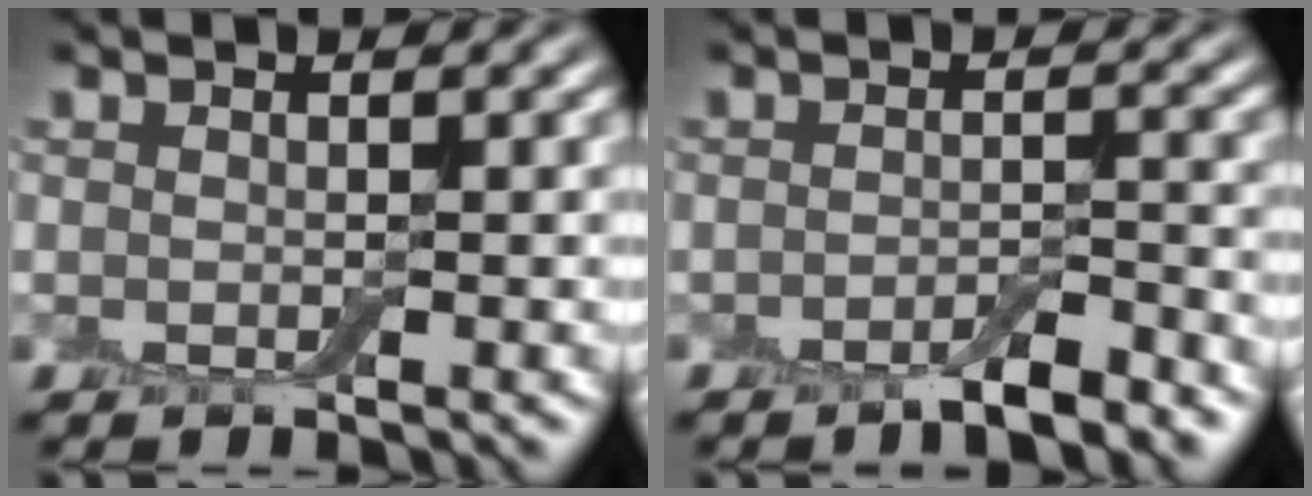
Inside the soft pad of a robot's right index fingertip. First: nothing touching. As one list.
[{"total": 3.1, "force": [-2.3, 0.7, 1.9], "torque": [-0.029, 0.002, -0.040]}]